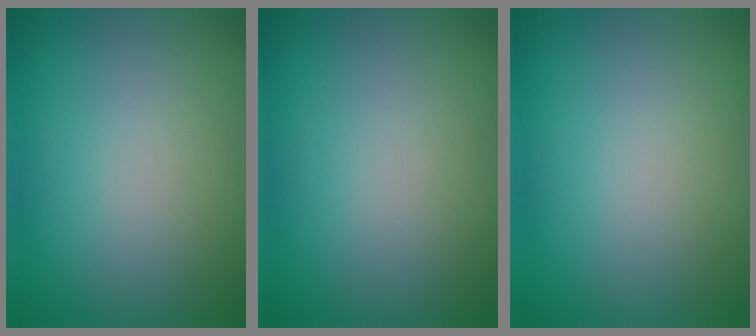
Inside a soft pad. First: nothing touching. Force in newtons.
{"total": 0.0}
{"total": 0.0}